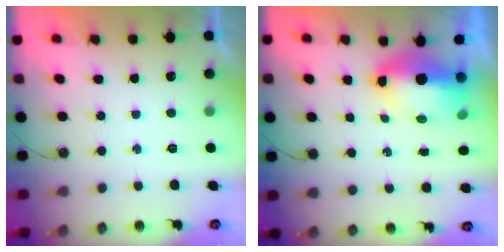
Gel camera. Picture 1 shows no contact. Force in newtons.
{"total": 8.8, "press": 8.6, "slide": 1.6}